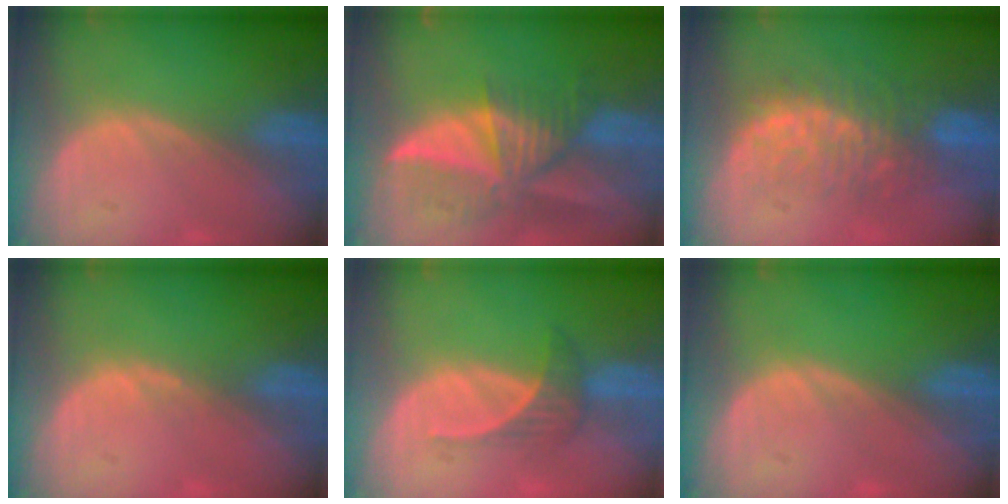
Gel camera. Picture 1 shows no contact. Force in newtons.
{"total": 9.7, "press": 8.5, "slide": 4.7}
{"total": 9.1, "press": 8.3, "slide": 3.8}
{"total": 0.6, "press": 0.5, "slide": 0.3}
{"total": 3.2, "press": 3.1, "slide": 0.9}
{"total": 0.0}